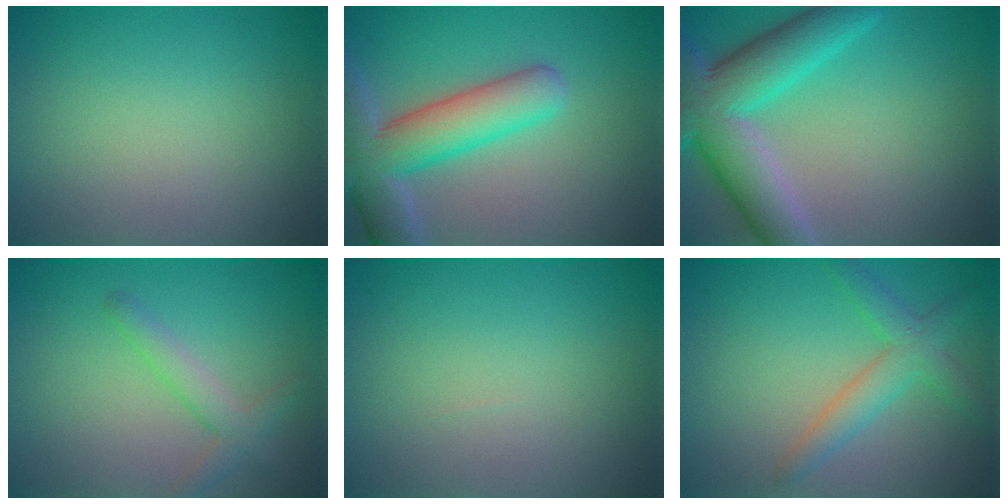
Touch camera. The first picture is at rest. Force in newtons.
{"total": 8.6, "press": 8.5, "slide": 1.0}
{"total": 9.4, "press": 9.4, "slide": 0.5}
{"total": 2.4, "press": 2.4, "slide": 0.1}
{"total": 0.0}
{"total": 3.5, "press": 3.5, "slide": 0.1}